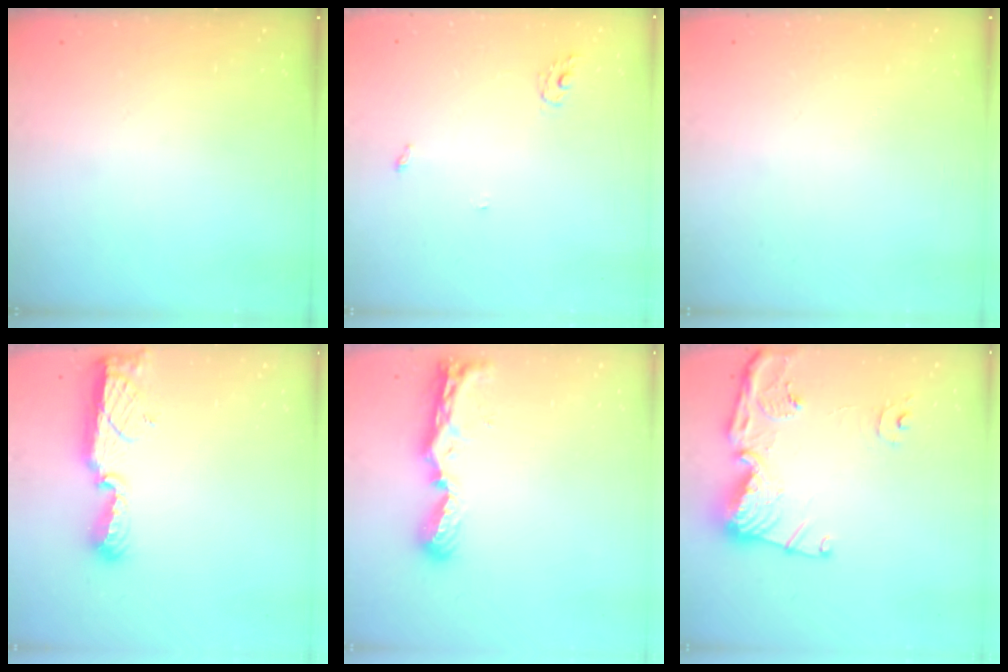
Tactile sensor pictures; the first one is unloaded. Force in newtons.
{"total": 3.3, "press": 3.3, "slide": 0.2}
{"total": 0.0}
{"total": 11.4, "press": 10.2, "slide": 4.9}
{"total": 8.3, "press": 8.3, "slide": 0.6}
{"total": 16.3, "press": 16.2, "slide": 1.5}